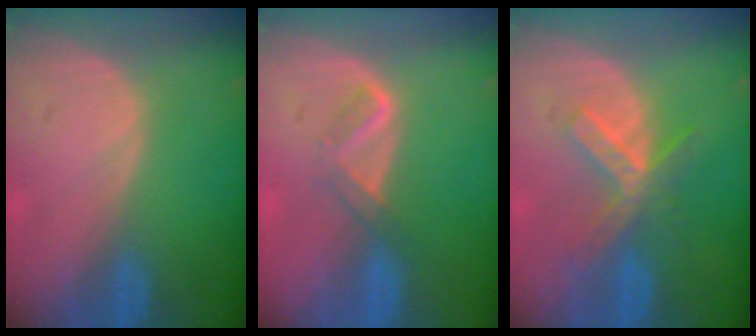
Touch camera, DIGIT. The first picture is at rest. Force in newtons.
{"total": 2.8, "press": 2.7, "slide": 0.7}
{"total": 5.5, "press": 5.3, "slide": 1.3}